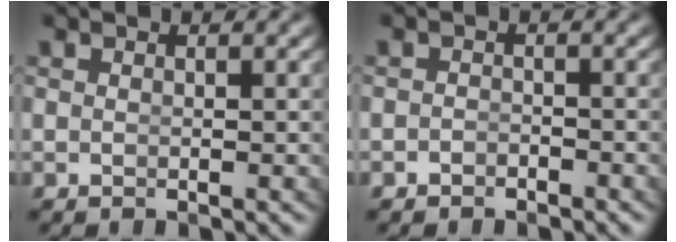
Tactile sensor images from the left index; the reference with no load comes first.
{"total": 1.3, "force": [-1.3, 0.2, -0.2], "torque": [0.002, -0.014, -0.015]}